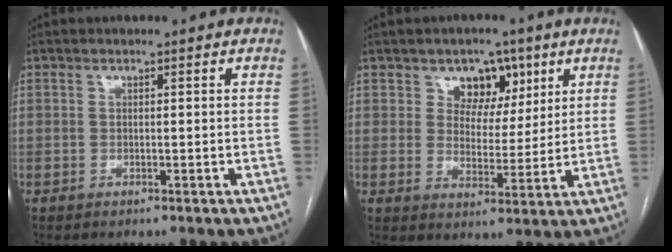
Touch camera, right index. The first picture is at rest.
{"total": 6.8, "force": [3.6, 5.0, 3.0], "torque": [-0.033, 0.010, 0.057]}